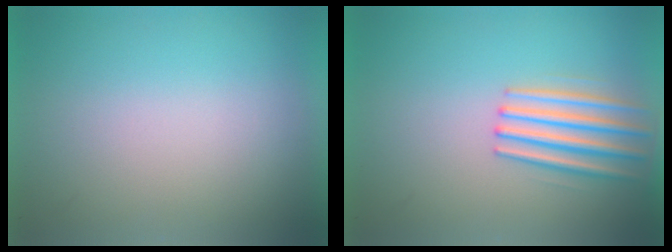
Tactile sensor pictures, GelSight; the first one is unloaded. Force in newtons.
{"total": 3.8}